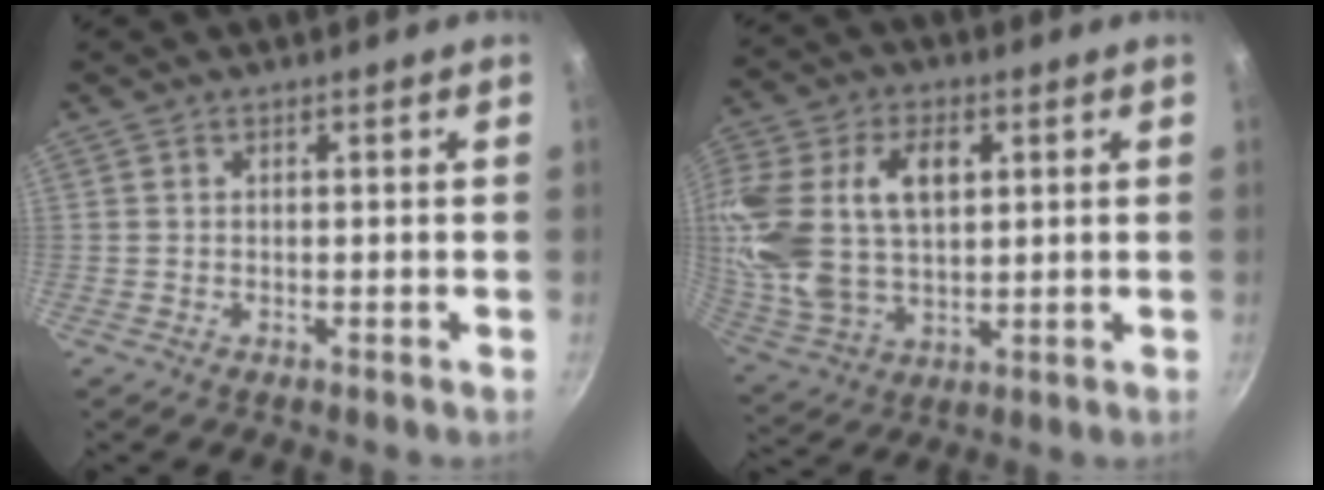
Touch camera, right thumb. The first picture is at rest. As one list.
[{"total": 21.4, "force": [5.1, 13.6, 15.6], "torque": [-0.329, -0.003, 0.101]}]